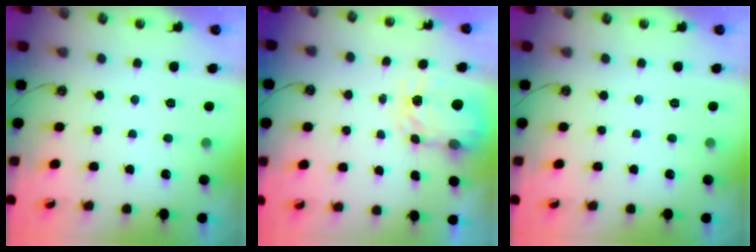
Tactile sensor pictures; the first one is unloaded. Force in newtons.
{"total": 3.9, "press": 3.8, "slide": 0.5}
{"total": 0.0}